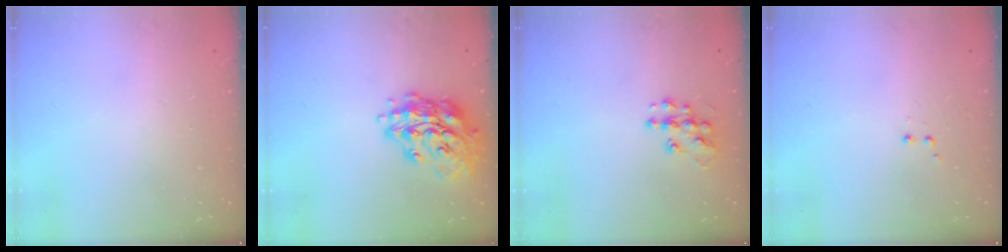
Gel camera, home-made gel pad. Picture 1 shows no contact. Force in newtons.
{"total": 16.1, "press": 15.9, "slide": 2.1}
{"total": 9.6, "press": 9.6, "slide": 0.5}
{"total": 2.0, "press": 1.8, "slide": 0.9}